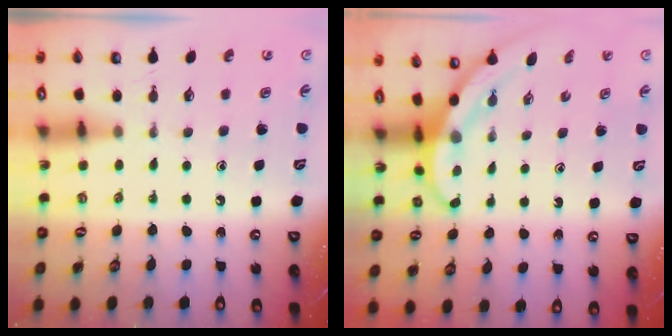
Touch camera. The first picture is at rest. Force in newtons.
{"total": 3.2, "press": 3.2, "slide": 0.1}